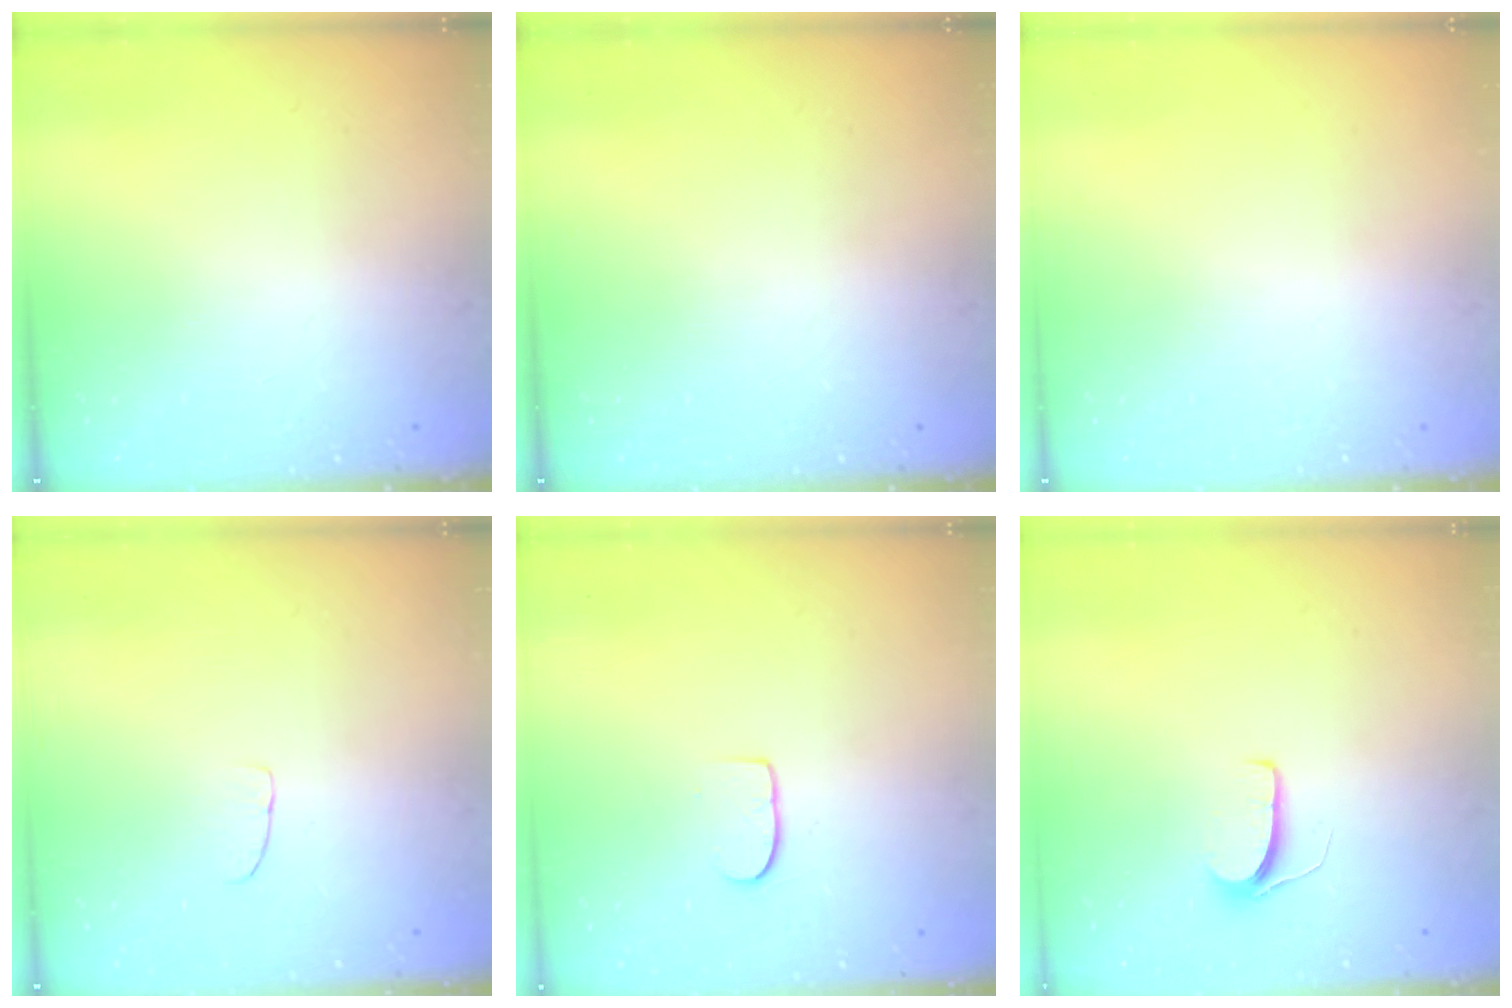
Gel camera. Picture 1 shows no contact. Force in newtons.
{"total": 0.0}
{"total": 0.0}
{"total": 2.6, "press": 2.6, "slide": 0.2}
{"total": 6.6, "press": 6.6, "slide": 0.7}
{"total": 5.9, "press": 5.9, "slide": 0.4}